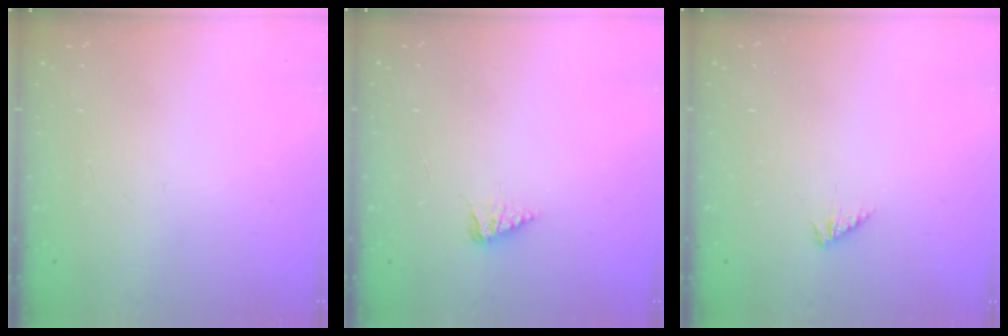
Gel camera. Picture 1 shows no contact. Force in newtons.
{"total": 3.3, "press": 3.3, "slide": 0.4}
{"total": 1.7, "press": 1.6, "slide": 0.4}